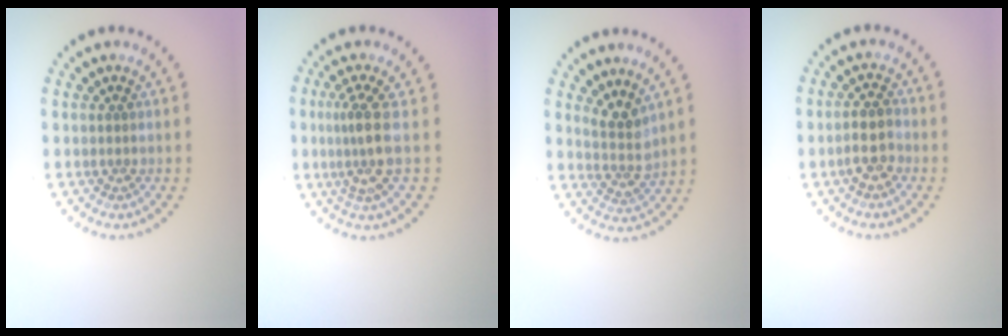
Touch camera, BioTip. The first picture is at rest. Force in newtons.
{"total": 3.1, "press": 2.2, "slide": 2.2}
{"total": 2.7, "press": 2.0, "slide": 1.8}
{"total": 2.4, "press": 2.2, "slide": 0.7}